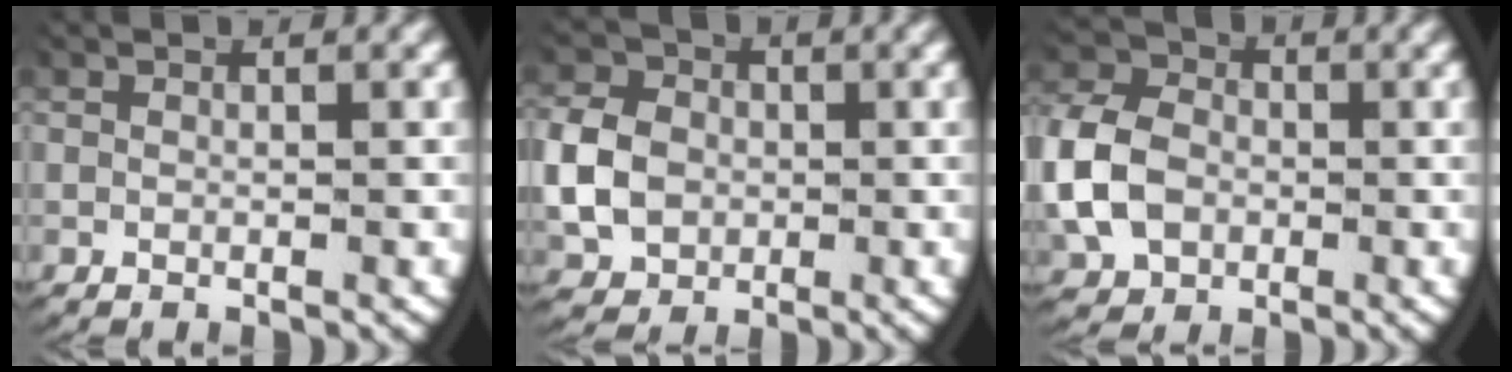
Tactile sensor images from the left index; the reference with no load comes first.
{"total": 5.5, "force": [-0.2, 4.7, 2.8], "torque": [-0.061, -0.009, 0.001]}
{"total": 6.1, "force": [-0.4, 5.1, 3.2], "torque": [-0.073, -0.006, -0.009]}